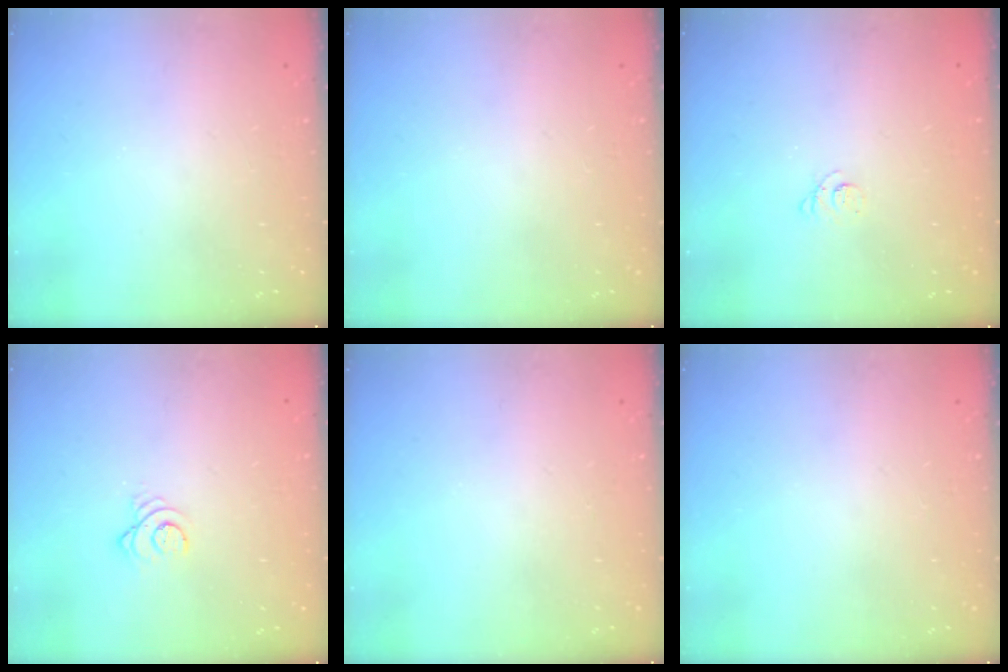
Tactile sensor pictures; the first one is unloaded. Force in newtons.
{"total": 0.0}
{"total": 2.4, "press": 2.4, "slide": 0.3}
{"total": 3.0, "press": 3.0, "slide": 0.4}
{"total": 0.0}
{"total": 0.0}